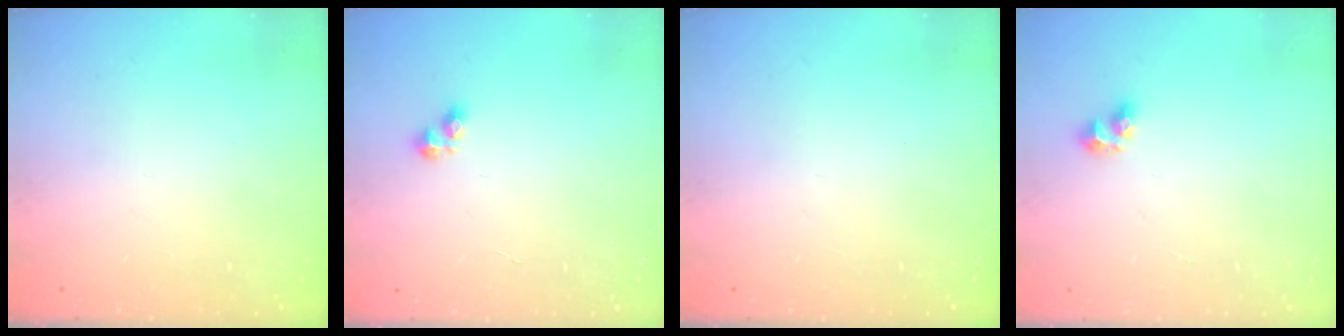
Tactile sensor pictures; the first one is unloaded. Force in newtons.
{"total": 2.7, "press": 2.6, "slide": 0.5}
{"total": 0.0}
{"total": 4.8, "press": 4.8, "slide": 0.1}